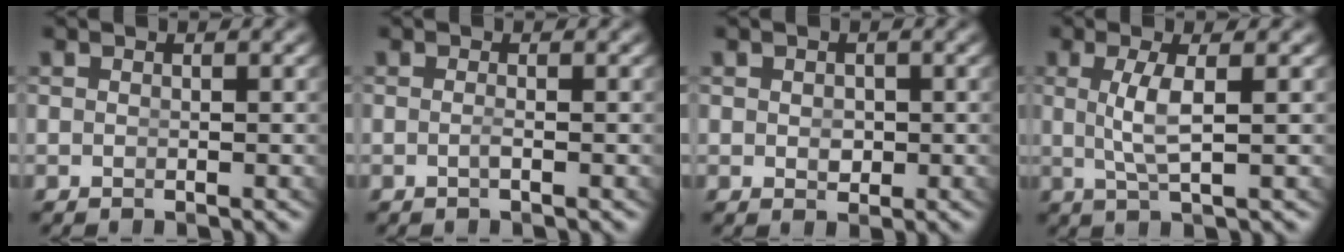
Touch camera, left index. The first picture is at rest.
{"total": 0.8, "force": [-0.6, -0.4, 0.5], "torque": [-0.011, -0.006, -0.008]}
{"total": 1.0, "force": [0.0, 0.7, 0.7], "torque": [-0.014, -0.013, 0.008]}
{"total": 2.9, "force": [0.2, -0.3, 2.8], "torque": [-0.061, -0.011, 0.015]}